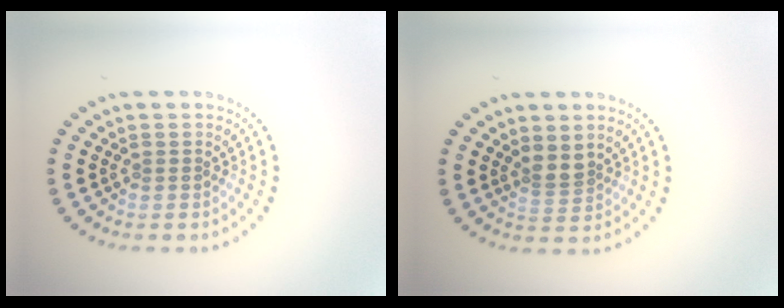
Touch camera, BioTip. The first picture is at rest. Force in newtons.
{"total": 1.9, "press": 1.4, "slide": 1.3}